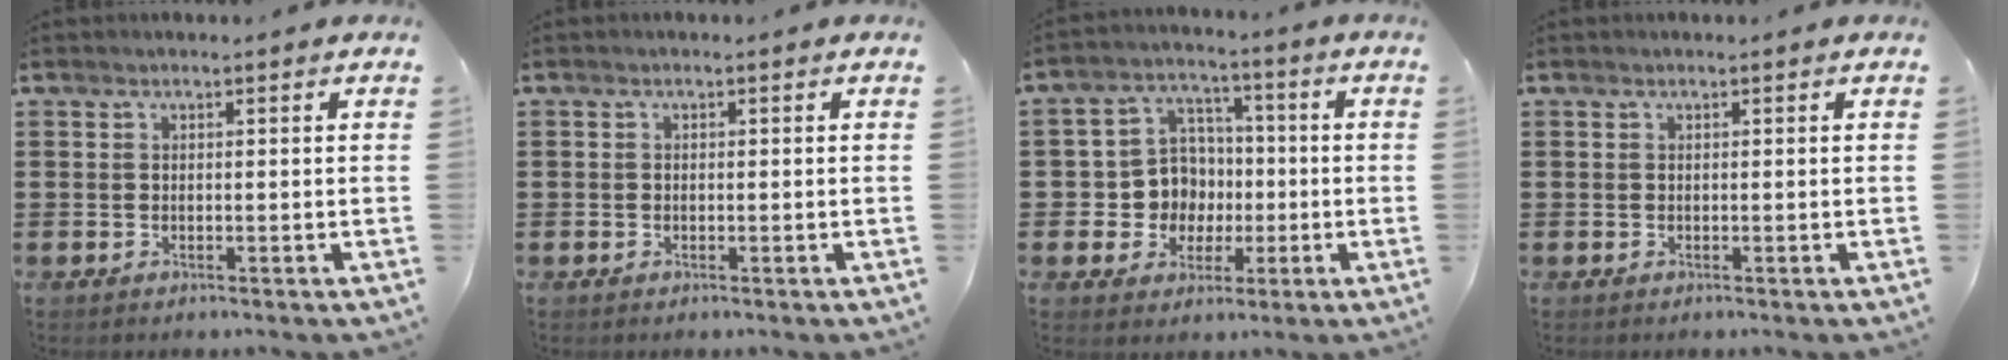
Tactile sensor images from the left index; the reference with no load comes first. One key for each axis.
{"total": 0.5, "fx": -0.3, "fy": 0.4, "fz": 0.2, "tx": -0.005, "ty": 0.000, "tz": -0.005}
{"total": 8.4, "fx": 0.0, "fy": 8.1, "fz": 2.1, "tx": -0.071, "ty": 0.009, "tz": 0.006}
{"total": 0.0}